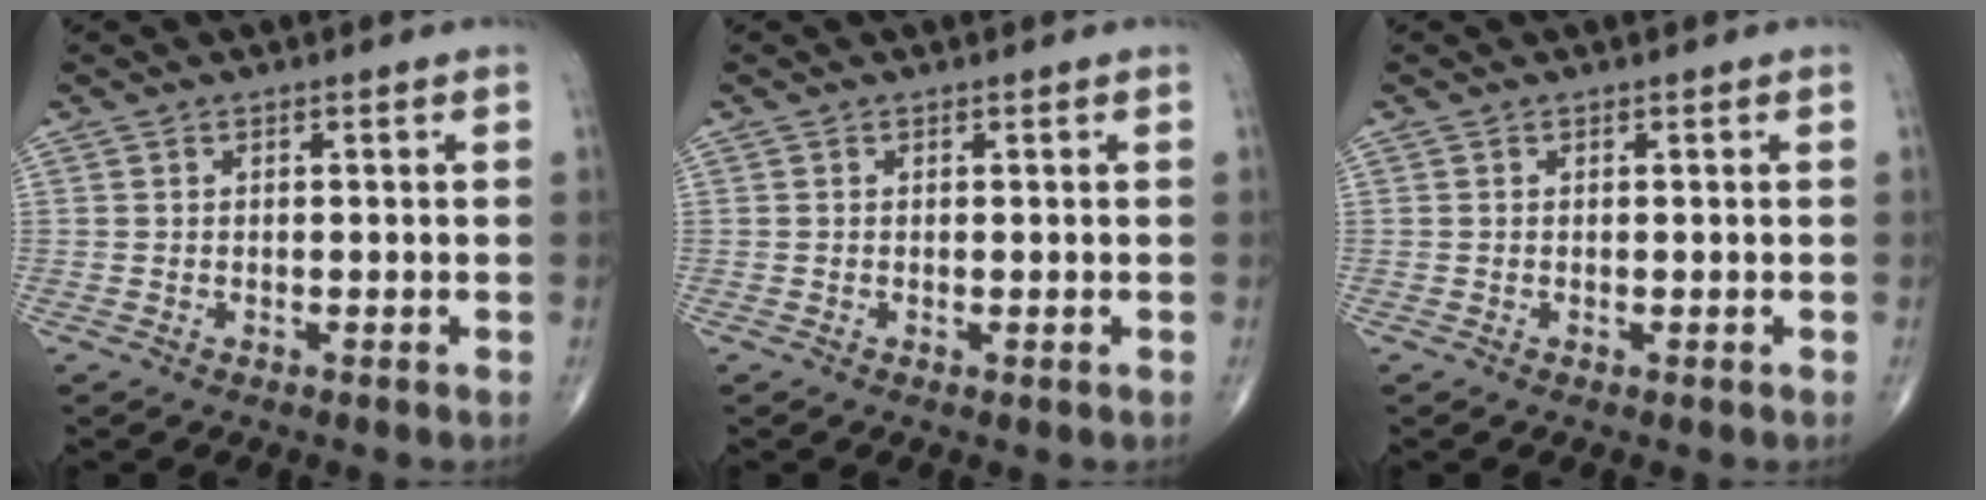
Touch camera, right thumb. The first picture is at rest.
{"total": 0.0}
{"total": 0.0}